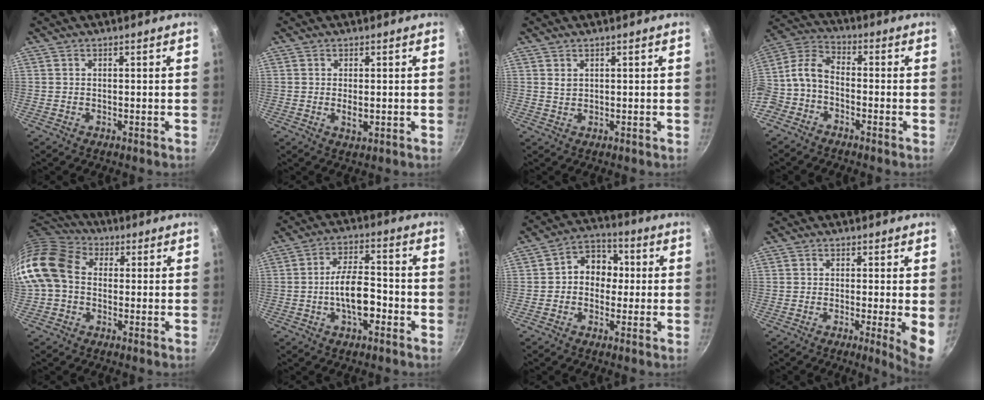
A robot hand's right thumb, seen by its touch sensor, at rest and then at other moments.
{"total": 2.5, "force": [-0.2, 1.1, 2.3], "torque": [-0.040, -0.004, 0.000]}
{"total": 1.3, "force": [0.7, 0.8, 0.7], "torque": [-0.012, -0.003, 0.015]}
{"total": 9.1, "force": [-2.7, 5.7, 6.6], "torque": [-0.151, 0.047, -0.071]}
{"total": 14.2, "force": [0.2, 11.0, 8.9], "torque": [-0.163, 0.030, -0.015]}
{"total": 9.4, "force": [-2.8, 4.3, 7.8], "torque": [-0.119, 0.033, -0.052]}
{"total": 8.5, "force": [0.3, 7.0, 4.8], "torque": [-0.024, 0.020, -0.012]}
{"total": 6.0, "force": [-0.8, 0.4, 5.9], "torque": [-0.077, -0.011, -0.012]}